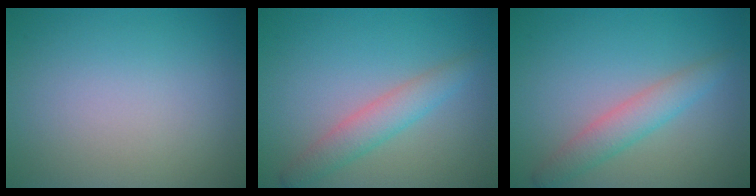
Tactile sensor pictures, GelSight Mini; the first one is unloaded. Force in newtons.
{"total": 3.0, "press": 3.0, "slide": 0.1}
{"total": 3.0, "press": 3.0, "slide": 0.1}